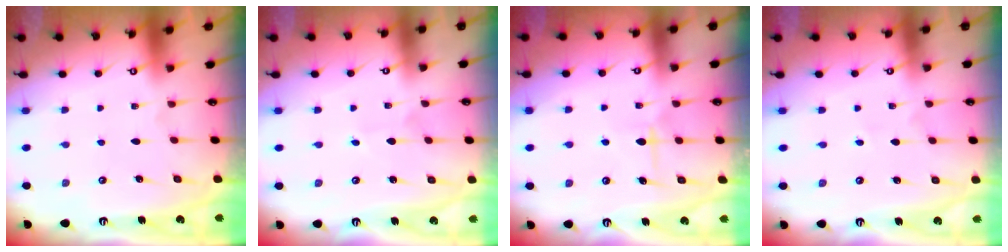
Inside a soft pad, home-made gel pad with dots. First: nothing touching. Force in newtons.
{"total": 1.5, "press": 1.4, "slide": 0.1}
{"total": 6.3, "press": 6.3, "slide": 0.2}
{"total": 1.7, "press": 1.6, "slide": 0.5}